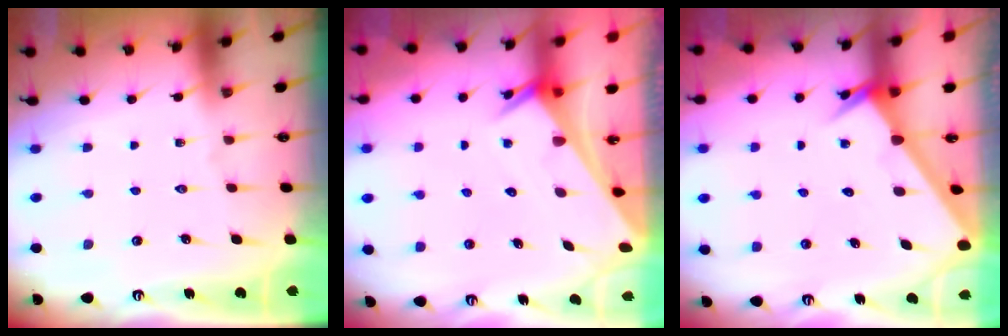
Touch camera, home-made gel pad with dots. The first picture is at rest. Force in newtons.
{"total": 2.6, "press": 2.6, "slide": 0.1}
{"total": 2.6, "press": 2.6, "slide": 0.2}